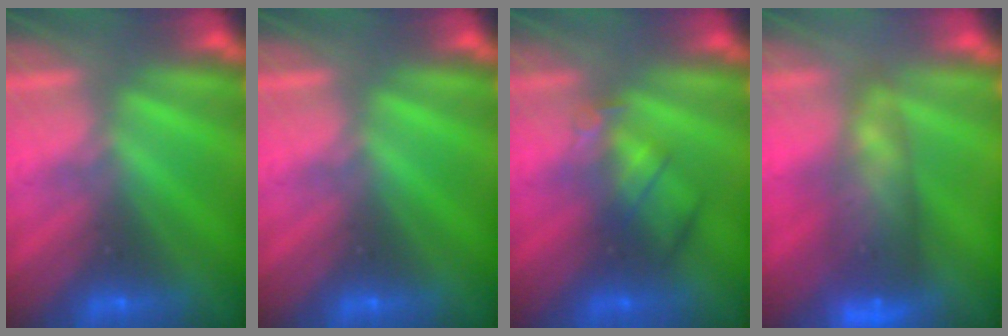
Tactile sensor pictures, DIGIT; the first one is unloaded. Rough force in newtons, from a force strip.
{"total": 0.0}
{"total": 2.4}
{"total": 7.4}